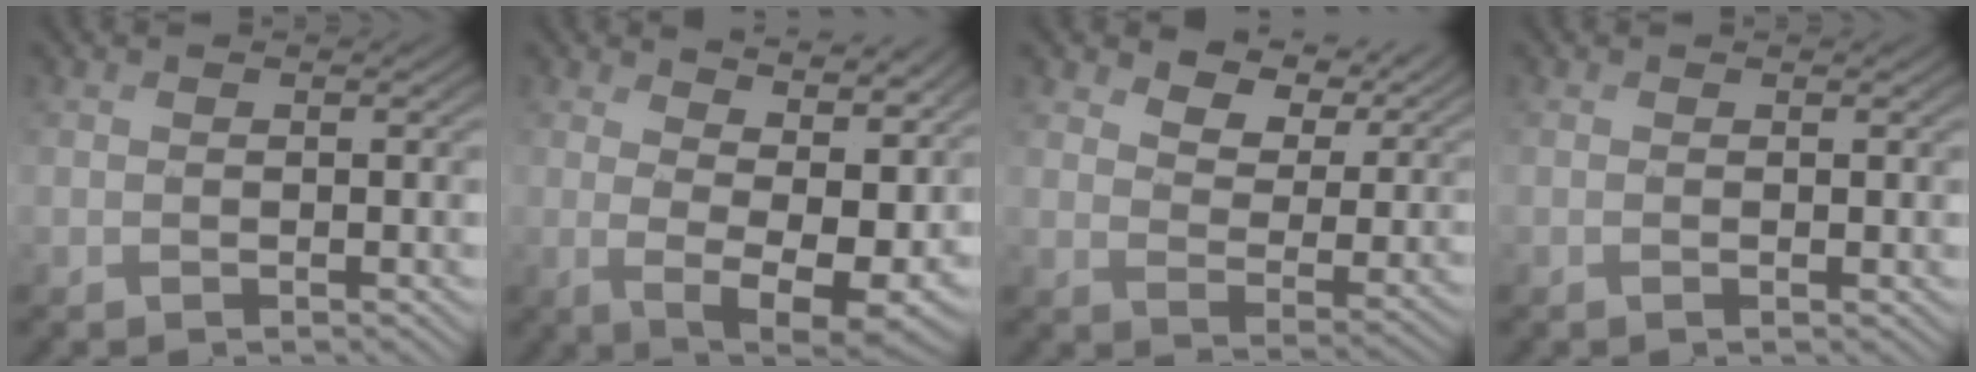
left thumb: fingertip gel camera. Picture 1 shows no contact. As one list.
[{"total": 11.6, "force": [4.8, 5.1, 9.3], "torque": [-0.131, -0.007, 0.062]}, {"total": 8.2, "force": [4.9, 4.4, 4.8], "torque": [-0.090, -0.003, 0.074]}, {"total": 0.8, "force": [-0.5, -0.7, 0.0], "torque": [0.011, -0.001, -0.016]}]